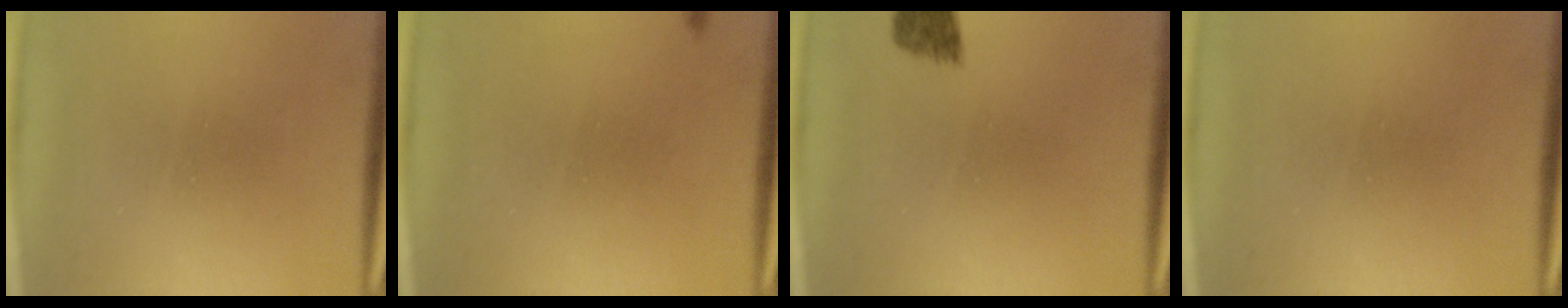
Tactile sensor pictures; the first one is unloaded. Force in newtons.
{"total": 0.6}
{"total": 1.9}
{"total": 1.6}